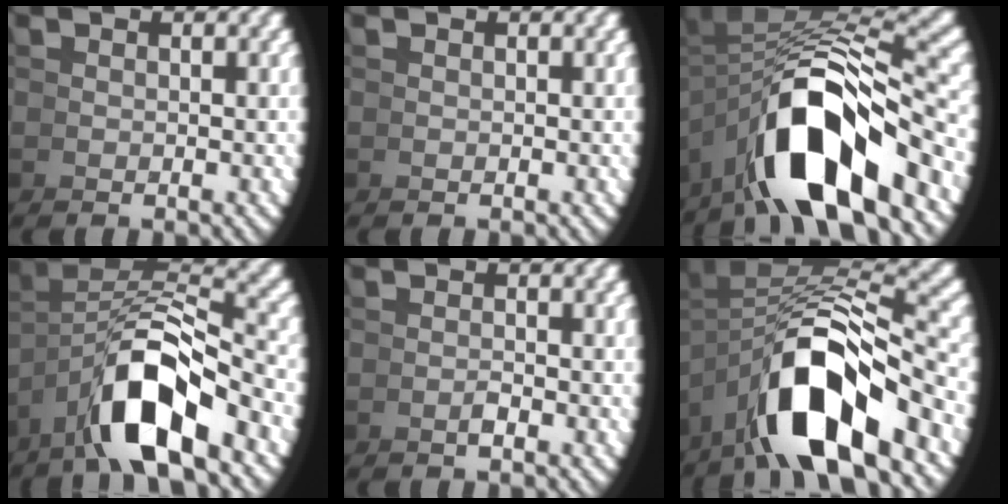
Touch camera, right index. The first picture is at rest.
{"total": 0.0}
{"total": 11.1, "force": [-3.6, 5.0, 9.3], "torque": [-0.159, 0.001, -0.047]}
{"total": 7.8, "force": [-1.7, 3.9, 6.5], "torque": [-0.113, -0.011, -0.020]}
{"total": 0.8, "force": [-0.6, -0.5, 0.3], "torque": [0.001, 0.007, -0.013]}
{"total": 9.3, "force": [-3.3, 4.2, 7.6], "torque": [-0.126, -0.005, -0.041]}